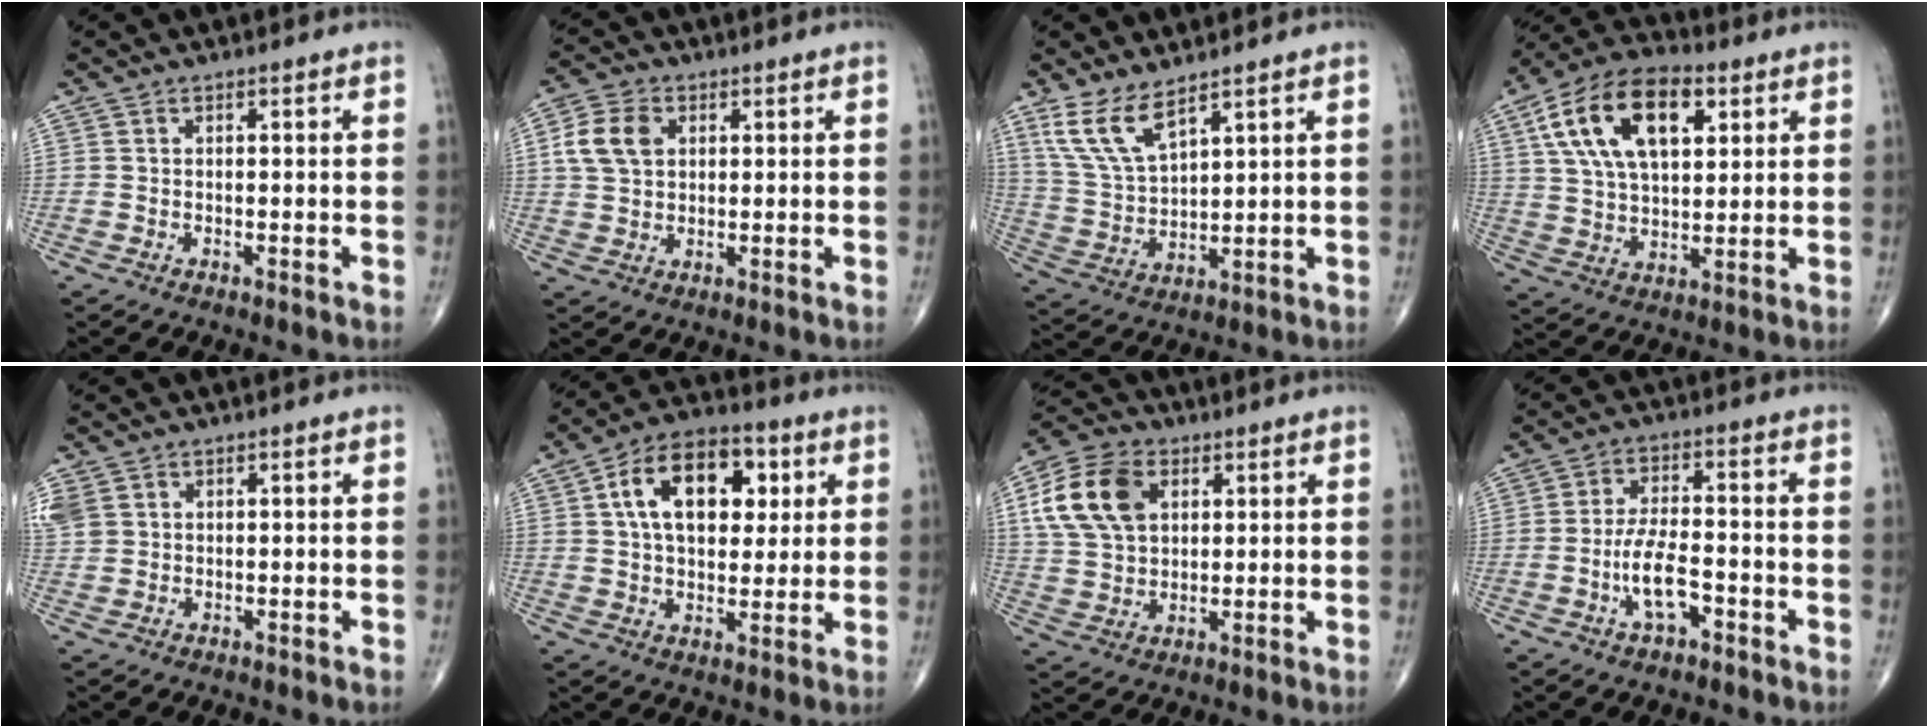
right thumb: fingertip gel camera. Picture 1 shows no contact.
{"total": 7.6, "force": [2.1, 5.3, 4.9], "torque": [-0.093, 0.005, 0.040]}
{"total": 9.1, "force": [6.4, 3.1, 5.8], "torque": [-0.116, -0.035, 0.145]}
{"total": 18.4, "force": [6.8, 9.9, 14.0], "torque": [-0.235, 0.000, 0.119]}
{"total": 6.0, "force": [2.5, 4.7, 2.7], "torque": [-0.079, 0.011, 0.060]}
{"total": 16.4, "force": [4.6, 9.9, 12.2], "torque": [-0.167, 0.007, 0.072]}
{"total": 13.8, "force": [4.5, 9.3, 9.2], "torque": [-0.167, 0.001, 0.084]}
{"total": 7.4, "force": [-2.9, 3.2, 6.0], "torque": [-0.113, 0.022, -0.054]}